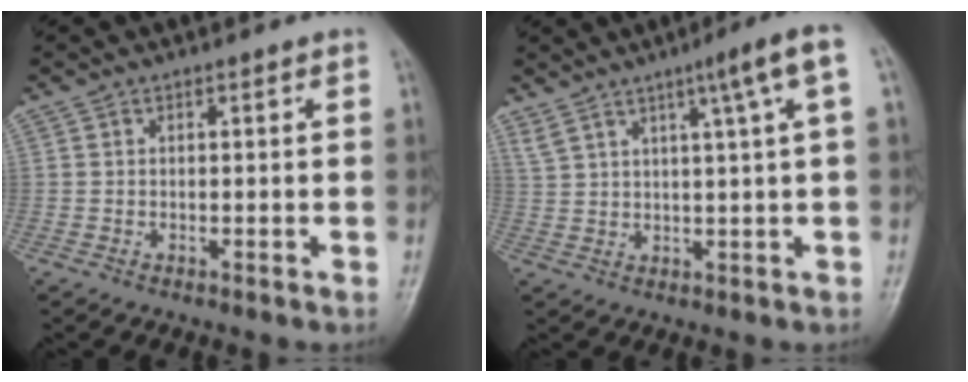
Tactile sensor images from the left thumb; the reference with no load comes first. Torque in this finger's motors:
{"motor_torque": [2.74, 2.27, 1.36, -1.41, 0.08]}